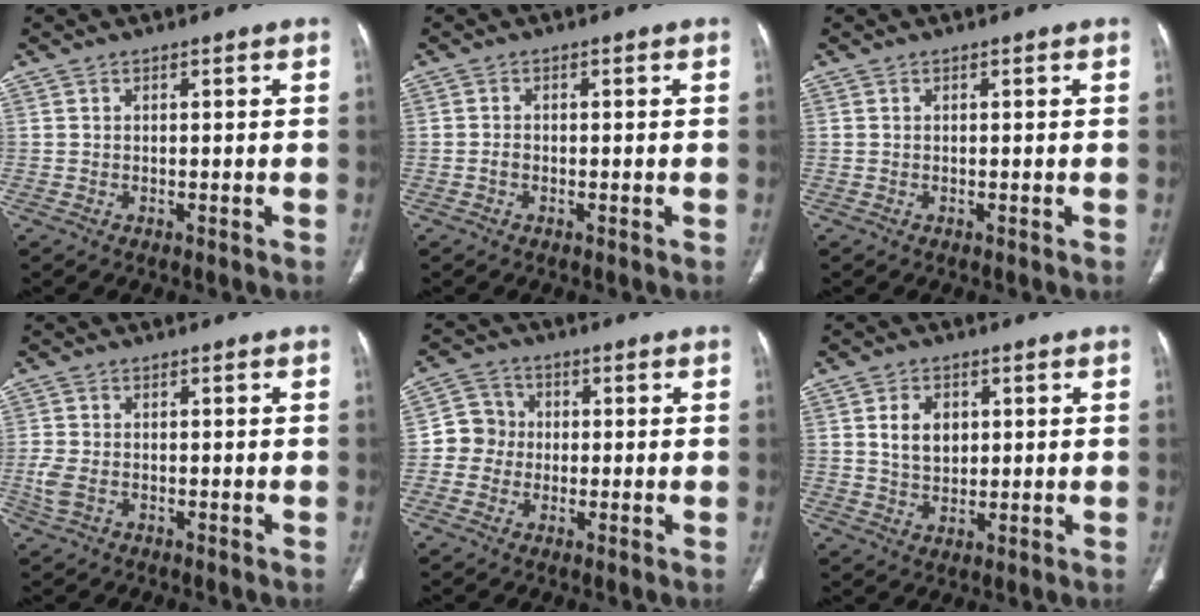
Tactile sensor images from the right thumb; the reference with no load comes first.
{"total": 1.0, "force": [-0.4, 0.7, 0.6], "torque": [-0.009, 0.004, -0.009]}
{"total": 0.0}
{"total": 3.4, "force": [-1.2, 2.3, 2.3], "torque": [-0.065, 0.003, -0.021]}
{"total": 6.0, "force": [-0.5, 5.7, 1.6], "torque": [0.001, 0.016, -0.022]}
{"total": 6.2, "force": [1.6, 4.5, 3.9], "torque": [-0.043, -0.011, 0.033]}